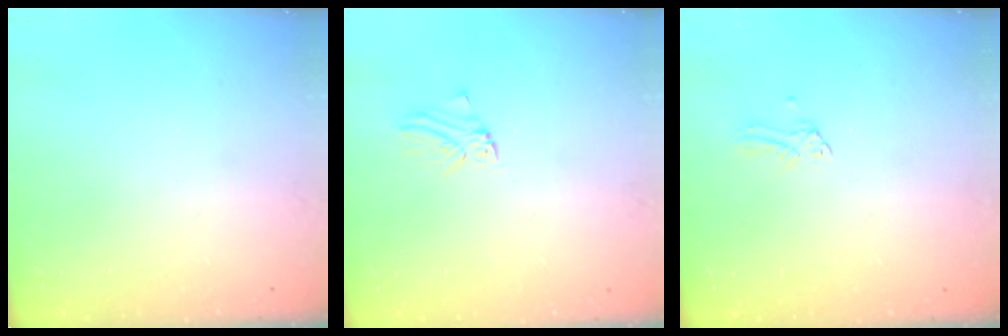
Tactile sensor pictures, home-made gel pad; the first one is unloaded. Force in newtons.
{"total": 0.0}
{"total": 0.0}